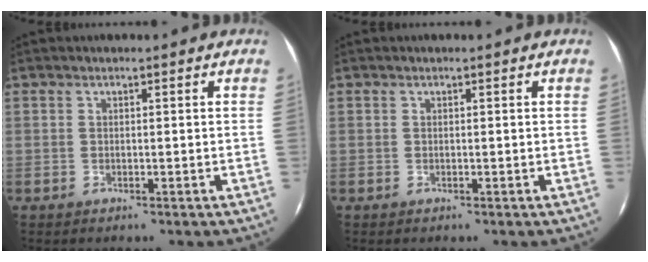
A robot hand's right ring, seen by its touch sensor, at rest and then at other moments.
{"total": 0.0}